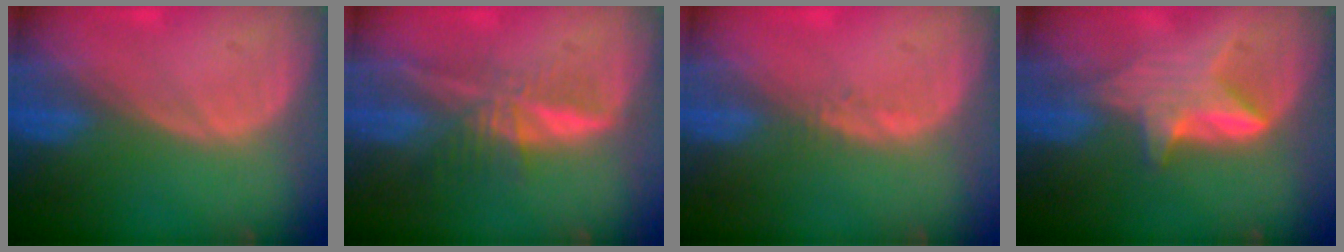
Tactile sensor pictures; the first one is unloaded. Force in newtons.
{"total": 6.4, "press": 5.7, "slide": 3.1}
{"total": 0.9, "press": 0.8, "slide": 0.4}
{"total": 6.0, "press": 5.7, "slide": 1.9}